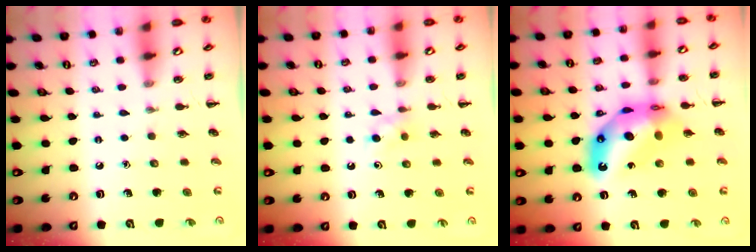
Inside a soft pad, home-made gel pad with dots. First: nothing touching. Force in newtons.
{"total": 4.2, "press": 4.0, "slide": 1.3}
{"total": 13.5, "press": 12.9, "slide": 4.2}